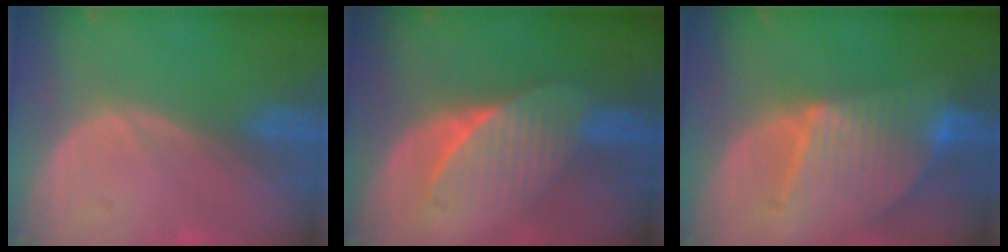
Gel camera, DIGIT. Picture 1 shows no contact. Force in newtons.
{"total": 7.4, "press": 6.6, "slide": 3.4}
{"total": 9.5, "press": 8.2, "slide": 4.8}